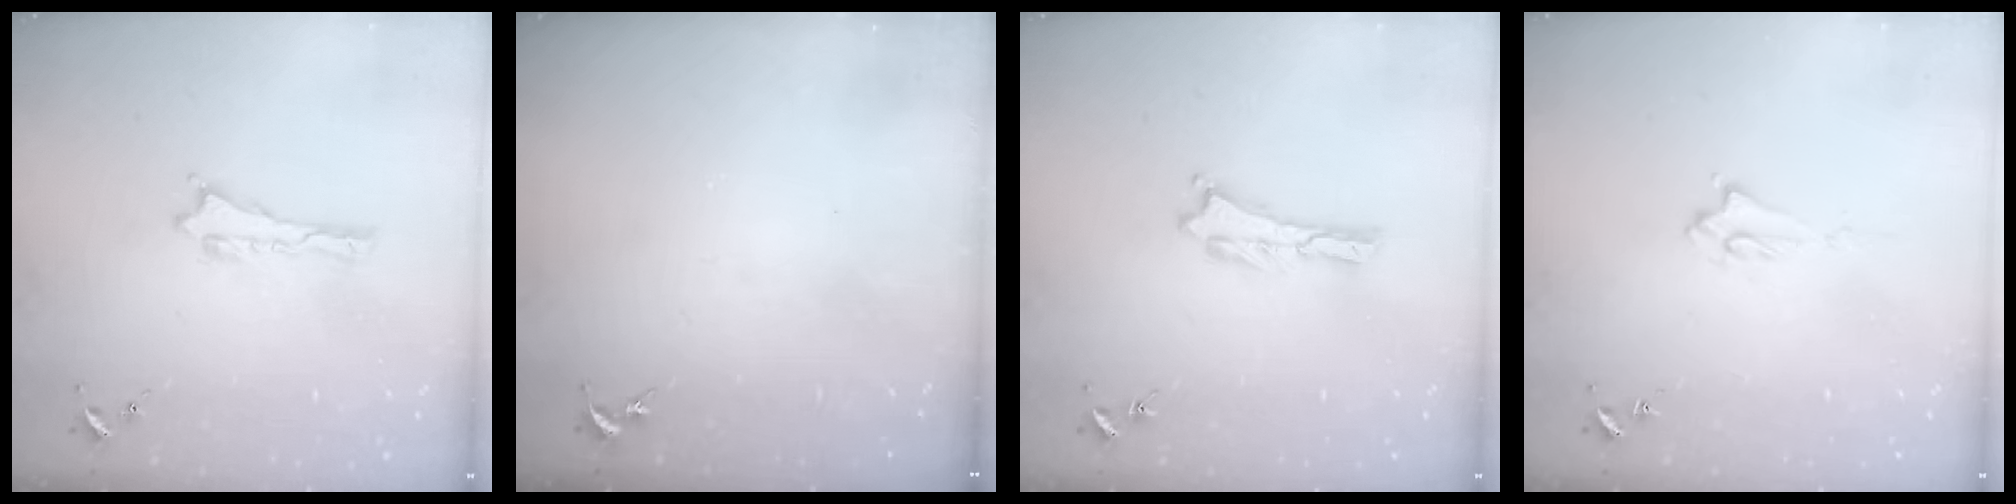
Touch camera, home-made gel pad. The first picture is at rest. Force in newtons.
{"total": 0.0}
{"total": 0.0}
{"total": 1.9, "press": 1.8, "slide": 0.4}